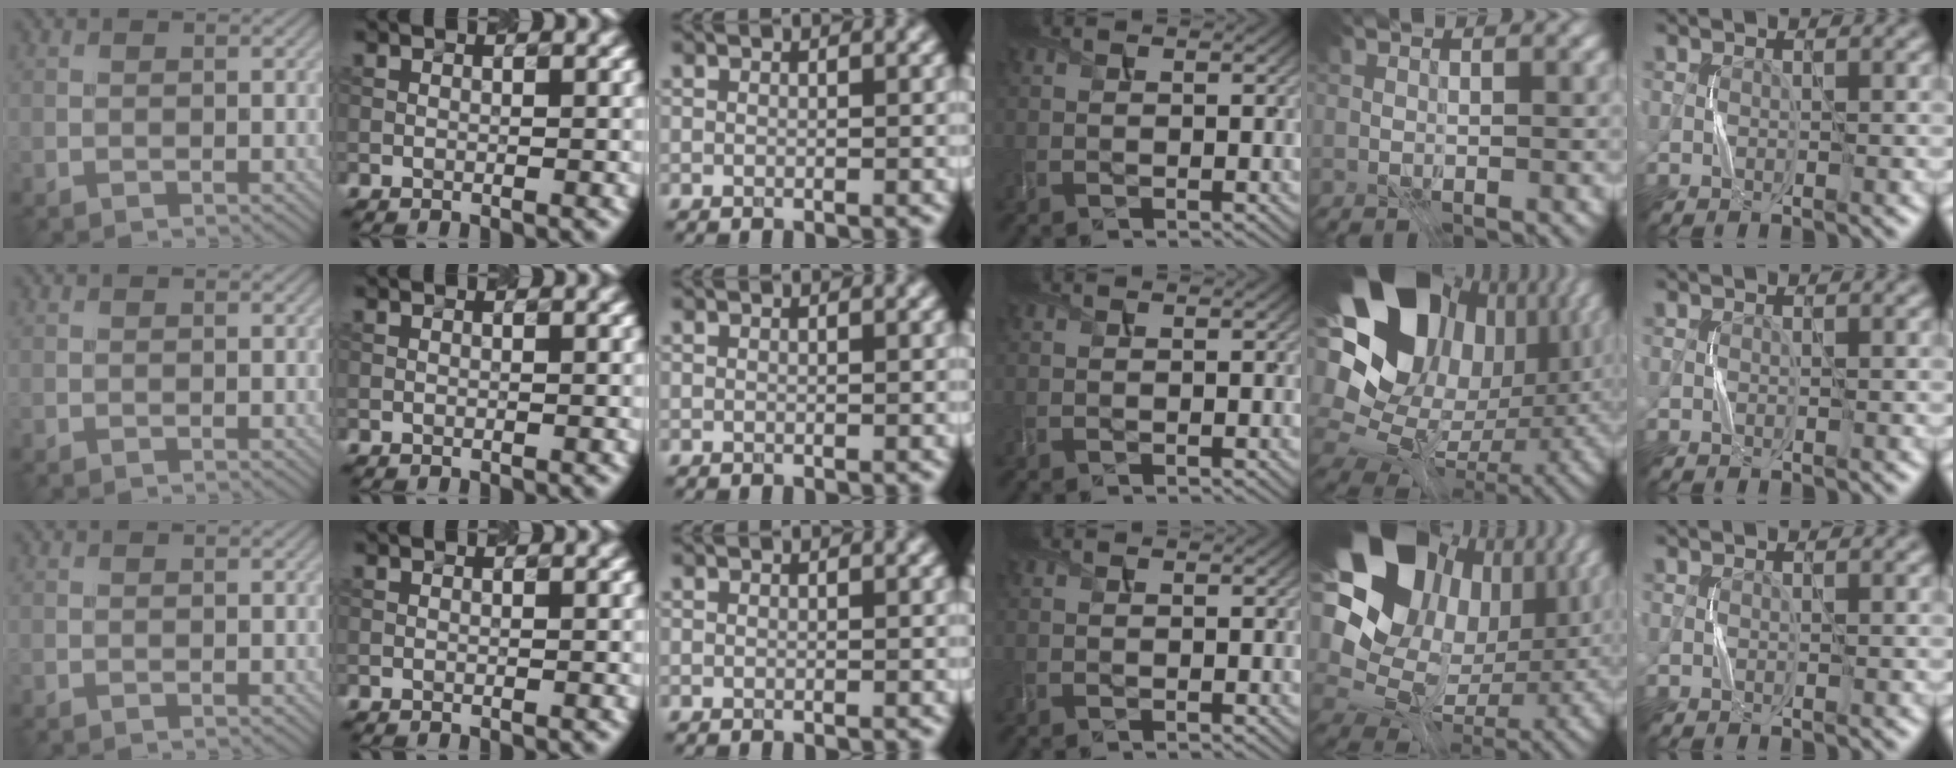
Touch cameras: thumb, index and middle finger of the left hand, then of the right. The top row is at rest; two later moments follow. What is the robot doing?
{"motion": "press", "object": "joystick"}